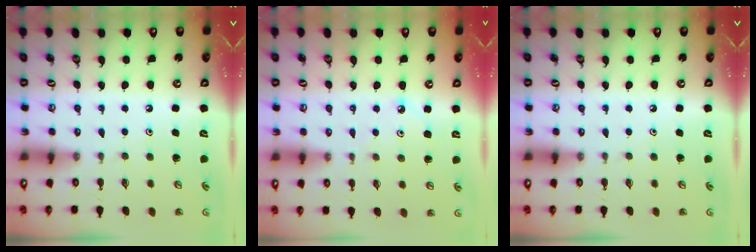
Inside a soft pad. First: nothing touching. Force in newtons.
{"total": 4.8, "press": 4.7, "slide": 0.6}
{"total": 0.0}